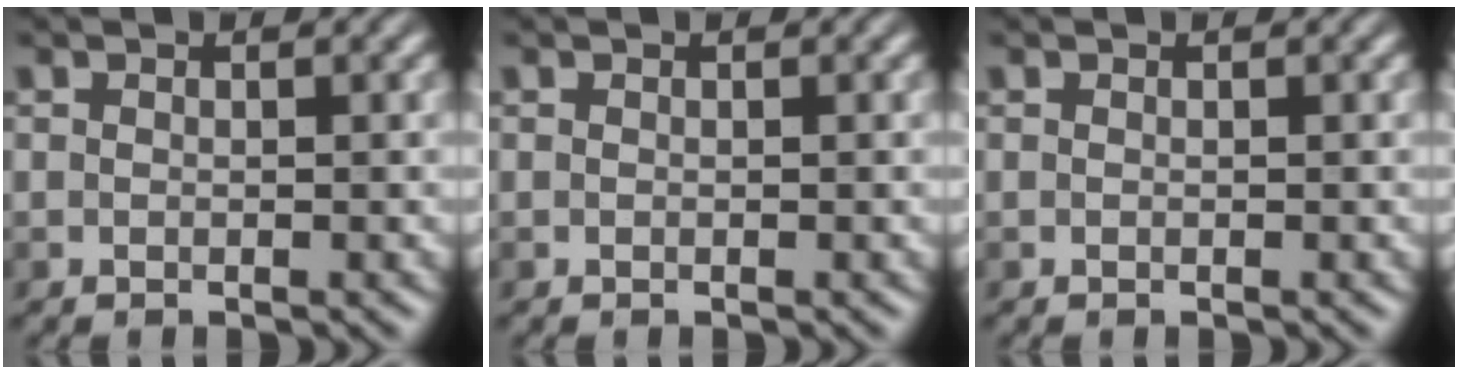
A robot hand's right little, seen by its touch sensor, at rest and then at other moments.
{"total": 0.0}
{"total": 0.0}